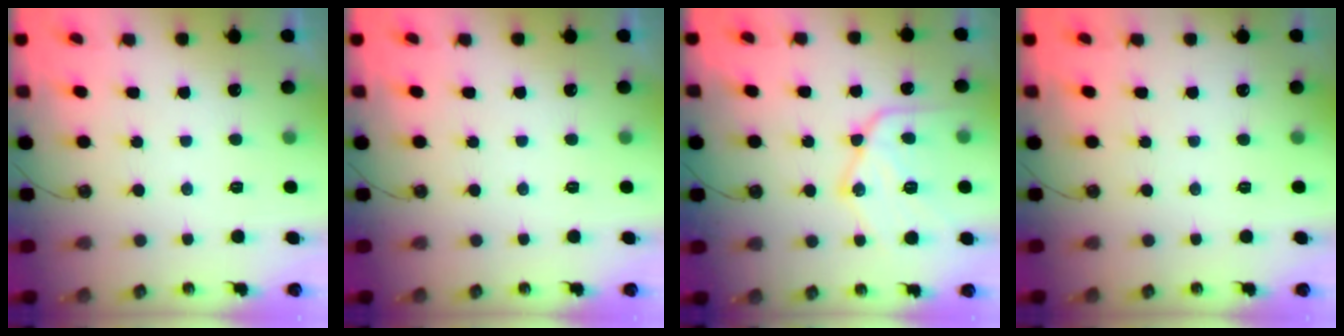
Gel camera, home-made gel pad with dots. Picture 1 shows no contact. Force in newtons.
{"total": 0.0}
{"total": 17.0, "press": 17.0, "slide": 1.3}
{"total": 0.0}